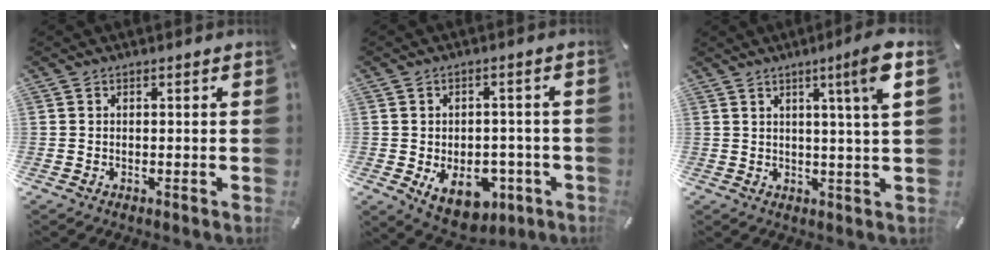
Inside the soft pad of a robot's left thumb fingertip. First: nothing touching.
{"total": 10.3, "force": [-3.8, 7.1, 6.4], "torque": [-0.100, 0.013, -0.060]}
{"total": 8.4, "force": [3.8, -0.6, 7.5], "torque": [-0.118, -0.011, 0.051]}